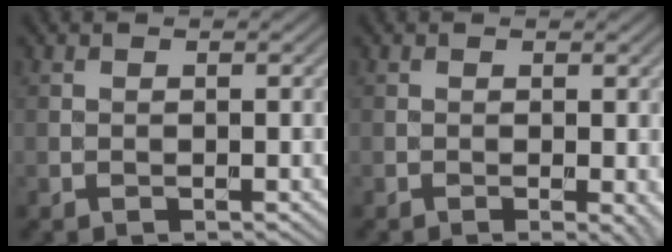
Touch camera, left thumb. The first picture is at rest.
{"total": 1.8, "force": [-0.4, 0.3, 1.7], "torque": [-0.023, -0.005, -0.007]}